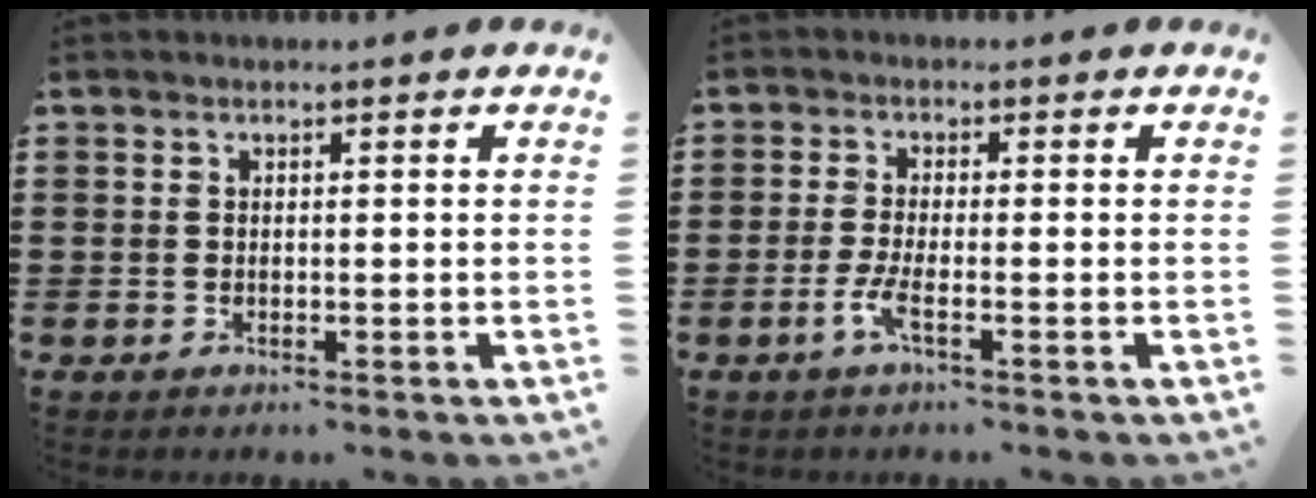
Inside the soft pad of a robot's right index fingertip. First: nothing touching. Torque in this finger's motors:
{"motor_torque": [1.29, 0.85, -0.03, -0.02]}